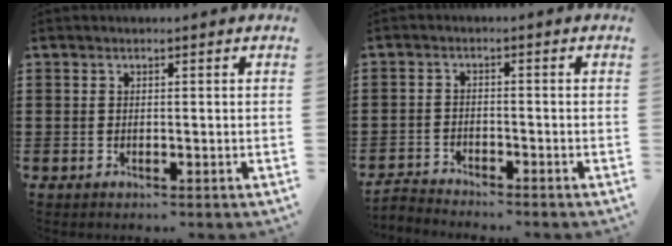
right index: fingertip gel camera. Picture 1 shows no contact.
{"total": 2.4, "force": [-2.4, 0.2, -0.1], "torque": [-0.005, 0.001, -0.053]}